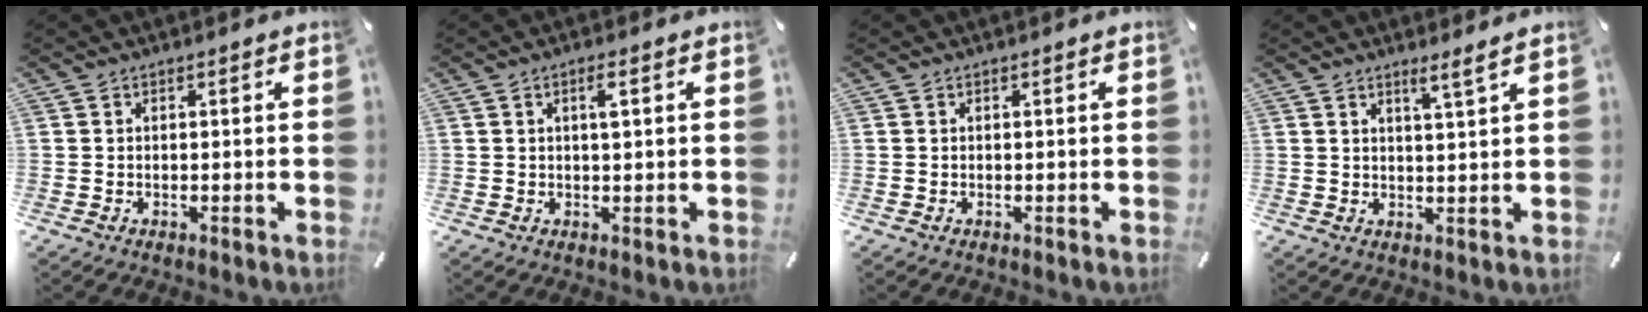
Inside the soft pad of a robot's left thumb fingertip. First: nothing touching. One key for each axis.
{"total": 2.7, "fx": 0.9, "fy": 0.7, "fz": 2.4, "tx": -0.042, "ty": 0.002, "tz": 0.011}
{"total": 0.0}
{"total": 3.4, "fx": 2.7, "fy": -0.4, "fz": 2.0, "tx": -0.045, "ty": -0.012, "tz": 0.046}